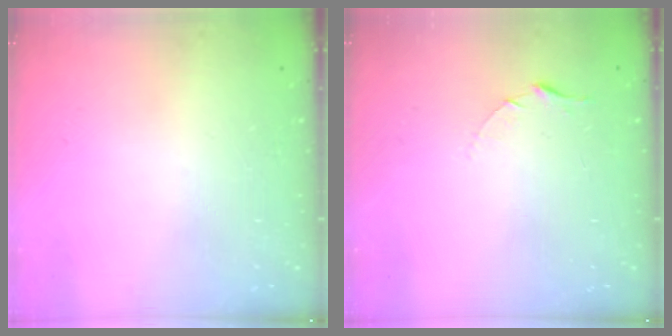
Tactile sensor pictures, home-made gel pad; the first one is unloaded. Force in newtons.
{"total": 5.4, "press": 5.4, "slide": 0.5}